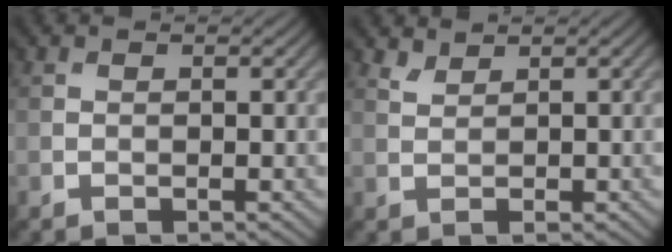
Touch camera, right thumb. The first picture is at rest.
{"total": 1.4, "force": [1.3, 0.5, 0.0], "torque": [-0.003, -0.002, 0.034]}